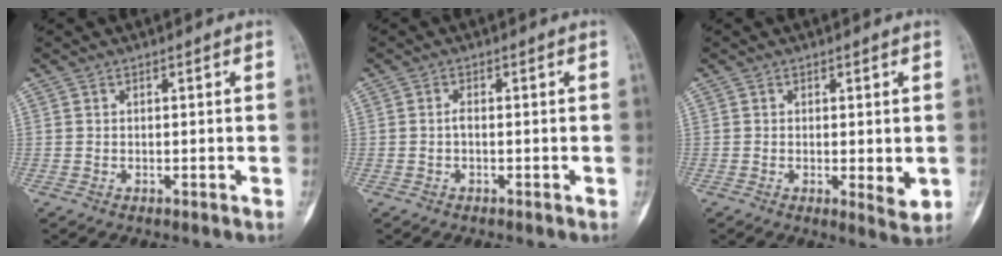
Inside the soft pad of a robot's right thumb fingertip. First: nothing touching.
{"total": 1.1, "force": [-0.2, 0.5, 1.0], "torque": [-0.019, 0.002, -0.004]}
{"total": 4.0, "force": [-0.4, 1.3, 3.8], "torque": [-0.054, -0.013, -0.006]}